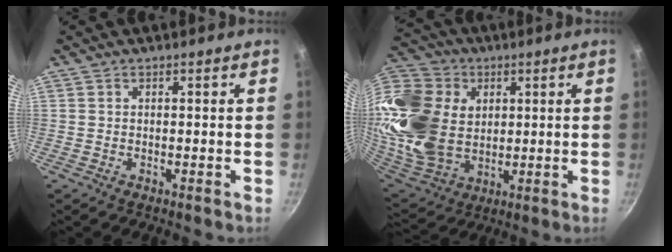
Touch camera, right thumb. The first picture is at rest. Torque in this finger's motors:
{"motor_torque": [1.63, 3.39, 0.40, -0.05, 0.36]}